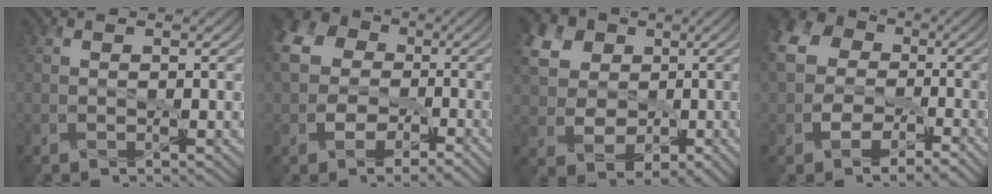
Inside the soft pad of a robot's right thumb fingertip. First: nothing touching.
{"total": 14.5, "force": [-0.2, 12.1, 7.9], "torque": [-0.195, -0.015, -0.017]}
{"total": 11.6, "force": [2.6, 9.7, 5.8], "torque": [-0.193, 0.018, 0.049]}
{"total": 13.3, "force": [-1.2, 10.9, 7.5], "torque": [-0.168, -0.018, -0.036]}